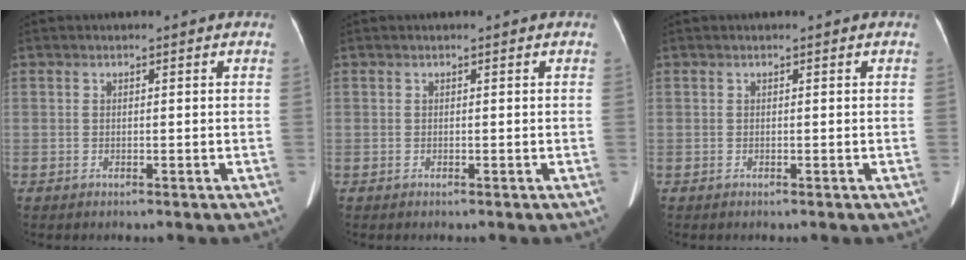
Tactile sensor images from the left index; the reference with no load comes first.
{"total": 0.0}
{"total": 0.0}